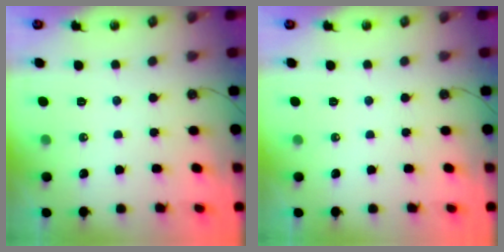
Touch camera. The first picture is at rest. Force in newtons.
{"total": 0.0}